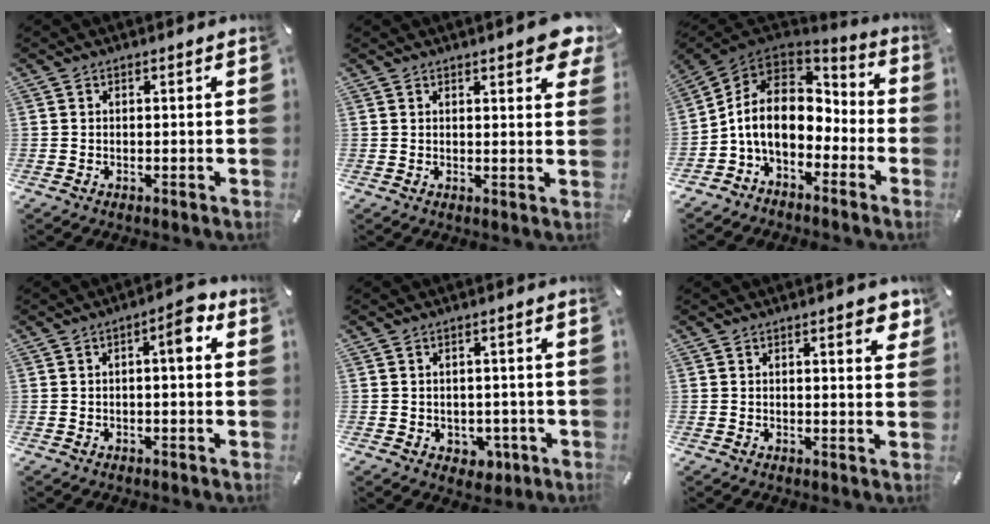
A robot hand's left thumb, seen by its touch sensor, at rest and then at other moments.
{"total": 5.1, "force": [3.4, 1.5, 3.5], "torque": [-0.044, -0.021, 0.054]}
{"total": 12.0, "force": [-2.3, 9.1, 7.4], "torque": [-0.155, 0.008, -0.042]}
{"total": 5.4, "force": [0.8, 1.7, 5.0], "torque": [-0.075, 0.006, 0.004]}
{"total": 3.8, "force": [-0.8, 3.4, 1.5], "torque": [-0.010, 0.001, -0.015]}
{"total": 3.9, "force": [1.9, 1.2, 3.3], "torque": [-0.044, -0.005, 0.026]}